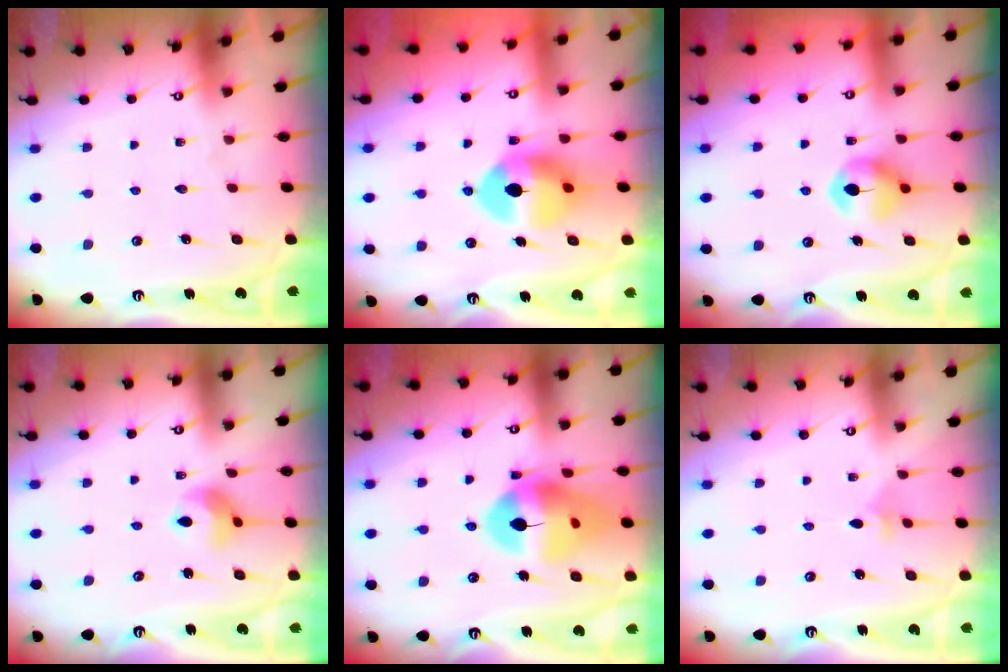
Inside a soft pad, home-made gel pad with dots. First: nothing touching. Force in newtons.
{"total": 10.6, "press": 10.5, "slide": 1.6}
{"total": 8.4, "press": 8.3, "slide": 0.4}
{"total": 7.8, "press": 7.7, "slide": 1.0}
{"total": 16.7, "press": 16.5, "slide": 2.4}
{"total": 2.2, "press": 2.2, "slide": 0.6}